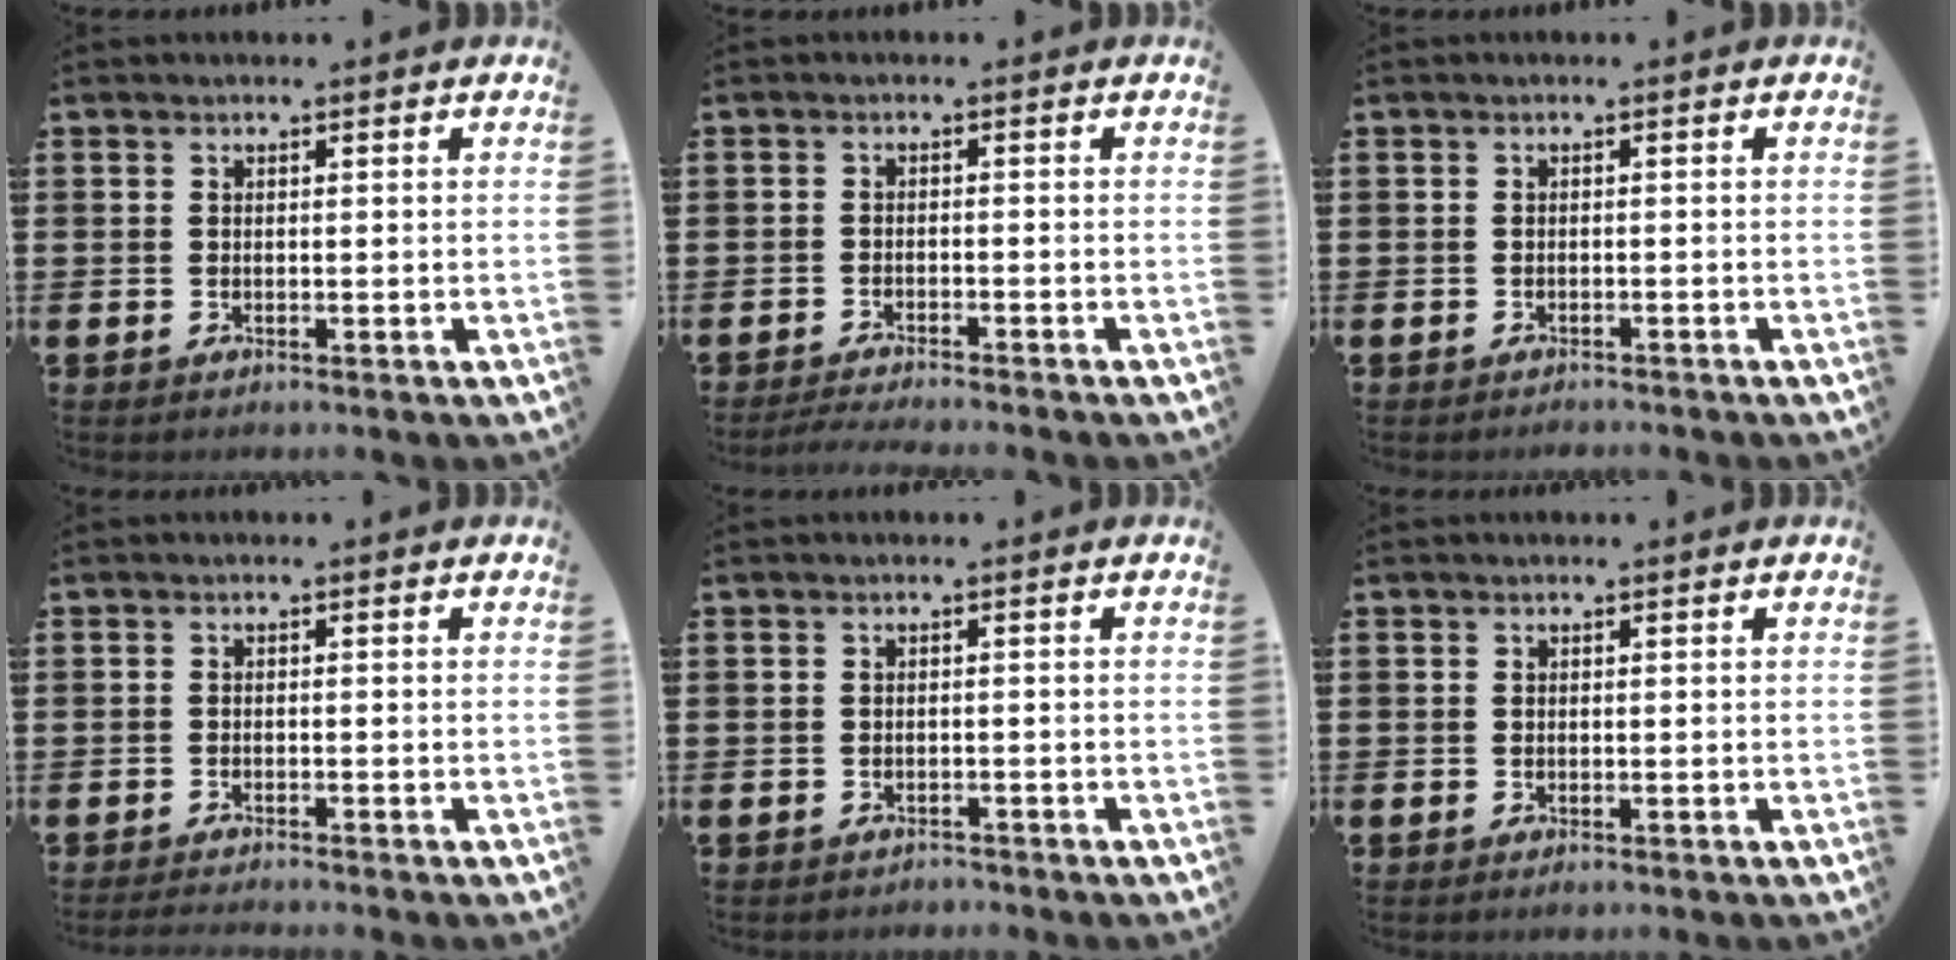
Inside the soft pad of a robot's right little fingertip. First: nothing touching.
{"total": 1.6, "force": [-1.6, -0.1, 0.5], "torque": [-0.007, 0.002, -0.031]}
{"total": 0.6, "force": [-0.6, 0.0, 0.0], "torque": [0.000, -0.002, -0.014]}
{"total": 1.0, "force": [-1.0, -0.1, 0.3], "torque": [-0.005, -0.001, -0.019]}
{"total": 0.7, "force": [-0.7, 0.1, -0.1], "torque": [-0.001, -0.001, -0.015]}
{"total": 0.0}